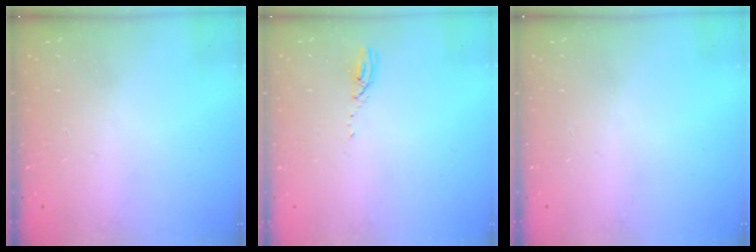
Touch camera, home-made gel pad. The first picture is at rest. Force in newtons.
{"total": 3.2, "press": 3.2, "slide": 0.3}
{"total": 0.0}